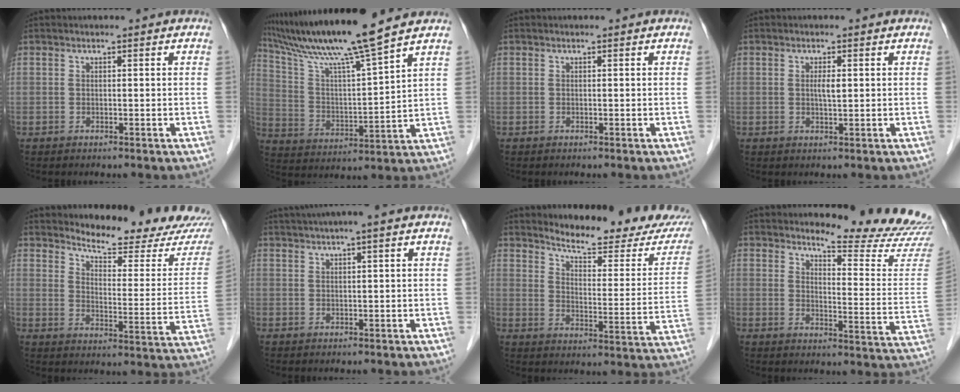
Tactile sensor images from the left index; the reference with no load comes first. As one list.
[{"total": 15.0, "force": [12.4, -2.2, 8.1], "torque": [-0.150, 0.000, 0.223]}, {"total": 0.0}, {"total": 1.7, "force": [0.2, 0.3, 1.7], "torque": [-0.032, -0.001, 0.004]}, {"total": 16.5, "force": [15.7, 1.5, 4.9], "torque": [-0.060, -0.083, 0.187]}, {"total": 5.0, "force": [3.7, -0.9, 3.2], "torque": [-0.050, 0.024, 0.064]}, {"total": 17.7, "force": [16.4, 2.5, 6.1], "torque": [-0.075, -0.066, 0.196]}, {"total": 15.1, "force": [14.7, -1.0, 3.0], "torque": [-0.039, -0.131, 0.164]}]